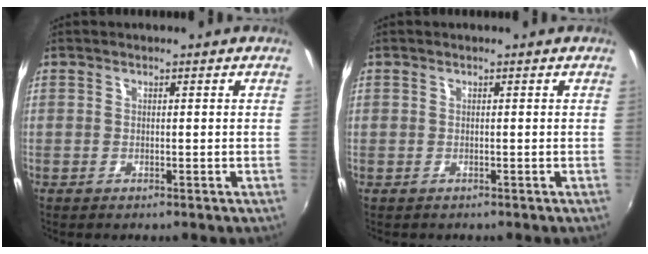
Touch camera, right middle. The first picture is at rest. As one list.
[{"total": 1.4, "force": [-0.5, 1.3, -0.1], "torque": [0.000, 0.006, -0.002]}]